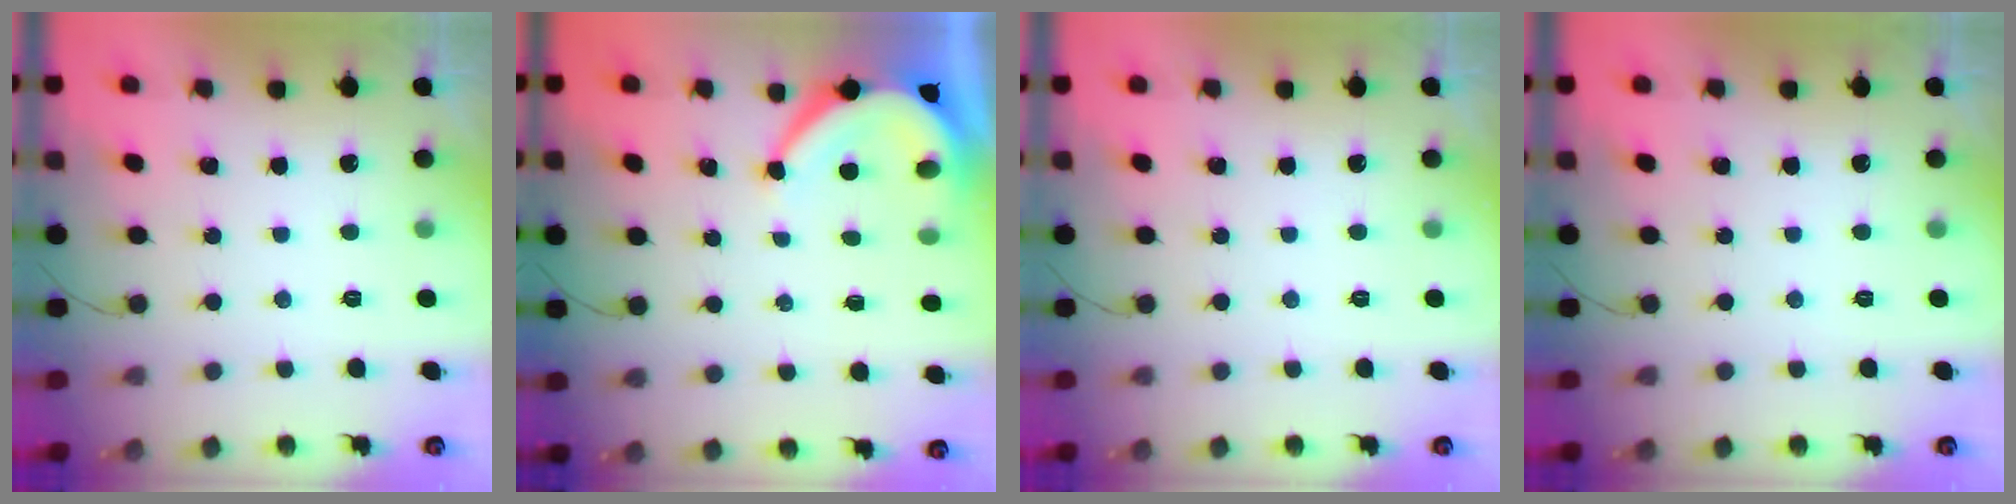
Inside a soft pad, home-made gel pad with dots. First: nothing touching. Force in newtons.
{"total": 7.4, "press": 7.3, "slide": 1.0}
{"total": 0.0}
{"total": 0.0}